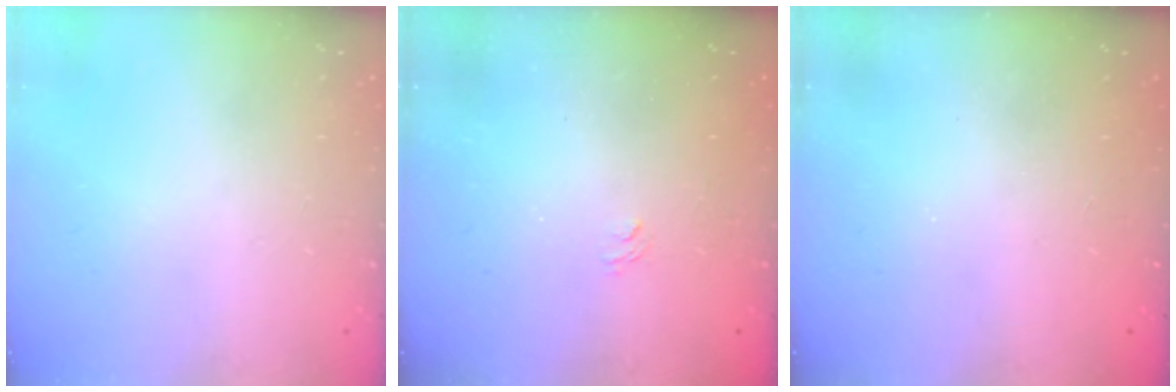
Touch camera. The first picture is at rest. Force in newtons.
{"total": 1.1, "press": 0.1, "slide": 1.1}
{"total": 2.3, "press": 2.1, "slide": 0.7}